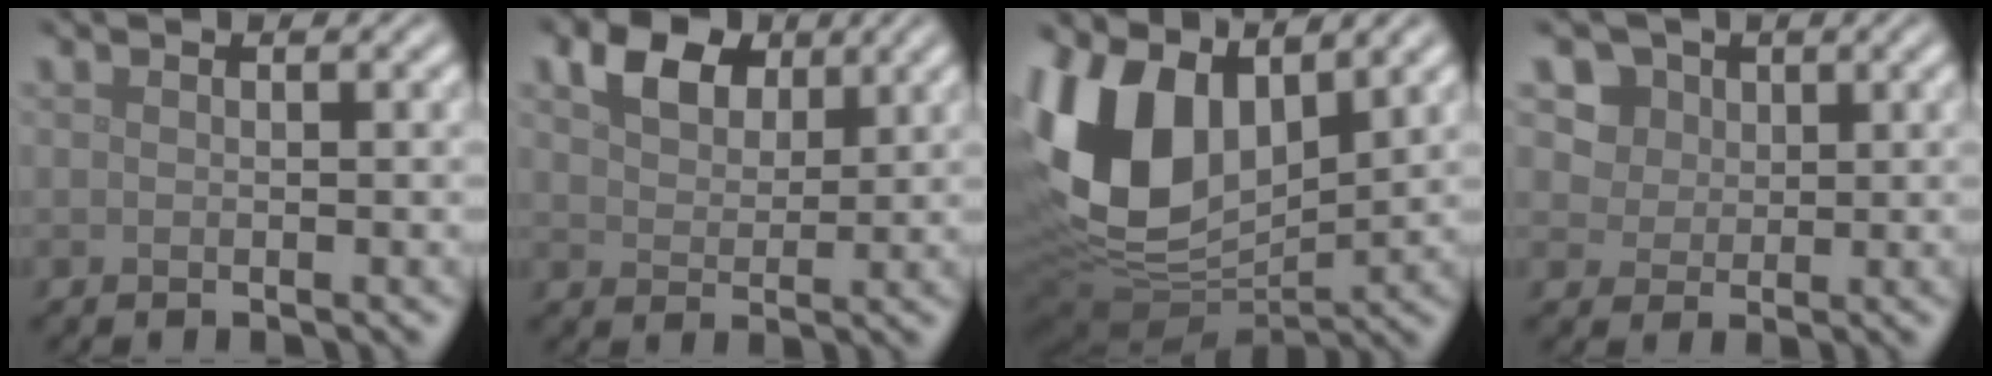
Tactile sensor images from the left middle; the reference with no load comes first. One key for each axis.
{"total": 4.4, "fx": 2.6, "fy": 2.7, "fz": 2.4, "tx": -0.051, "ty": 0.004, "tz": 0.043}
{"total": 13.5, "fx": 3.3, "fy": 8.4, "fz": 10.0, "tx": -0.237, "ty": -0.002, "tz": 0.057}
{"total": 6.3, "fx": 3.2, "fy": 4.8, "fz": 2.4, "tx": -0.054, "ty": 0.000, "tz": 0.054}